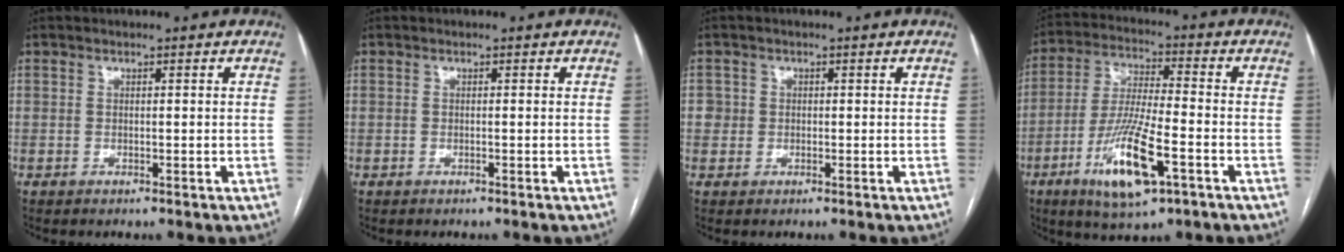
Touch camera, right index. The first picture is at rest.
{"total": 0.0}
{"total": 2.1, "force": [0.1, 2.1, 0.1], "torque": [0.011, 0.008, 0.000]}
{"total": 13.6, "force": [-6.1, 2.4, 11.9], "torque": [-0.236, -0.020, -0.106]}